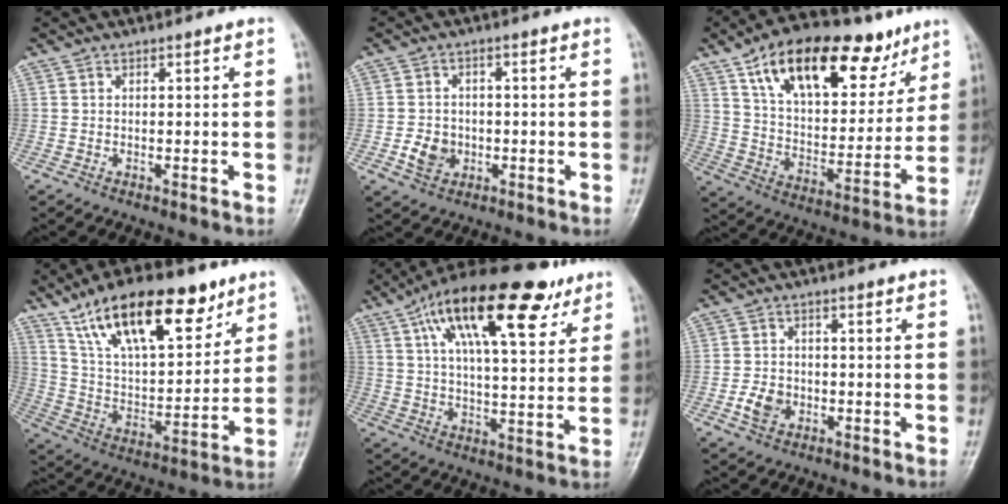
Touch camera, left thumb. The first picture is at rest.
{"total": 4.8, "force": [-1.3, 4.0, 2.4], "torque": [-0.029, 0.007, -0.020]}
{"total": 24.9, "force": [14.1, 12.3, 16.5], "torque": [-0.219, -0.025, 0.236]}
{"total": 22.7, "force": [13.9, 9.5, 15.2], "torque": [-0.218, -0.039, 0.249]}
{"total": 21.5, "force": [11.7, 7.6, 16.3], "torque": [-0.251, -0.016, 0.192]}
{"total": 4.4, "force": [-1.5, 3.3, 2.4], "torque": [-0.036, 0.009, -0.027]}